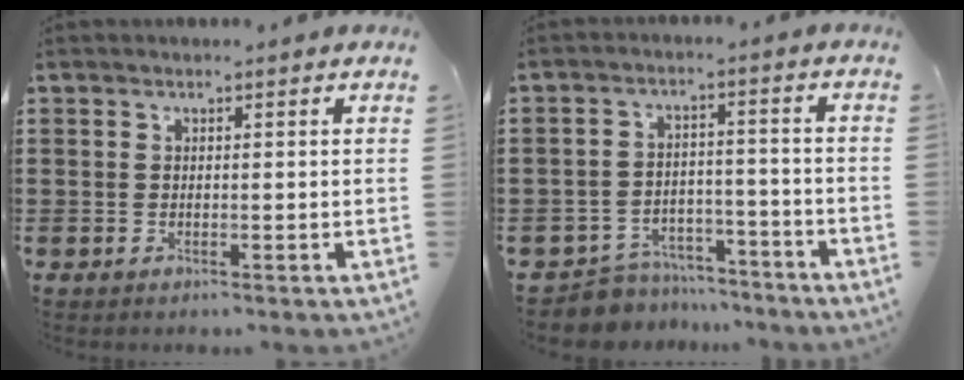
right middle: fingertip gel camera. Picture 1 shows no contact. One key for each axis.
{"total": 5.6, "fx": -5.5, "fy": 1.0, "fz": 0.0, "tx": -0.002, "ty": 0.017, "tz": -0.112}